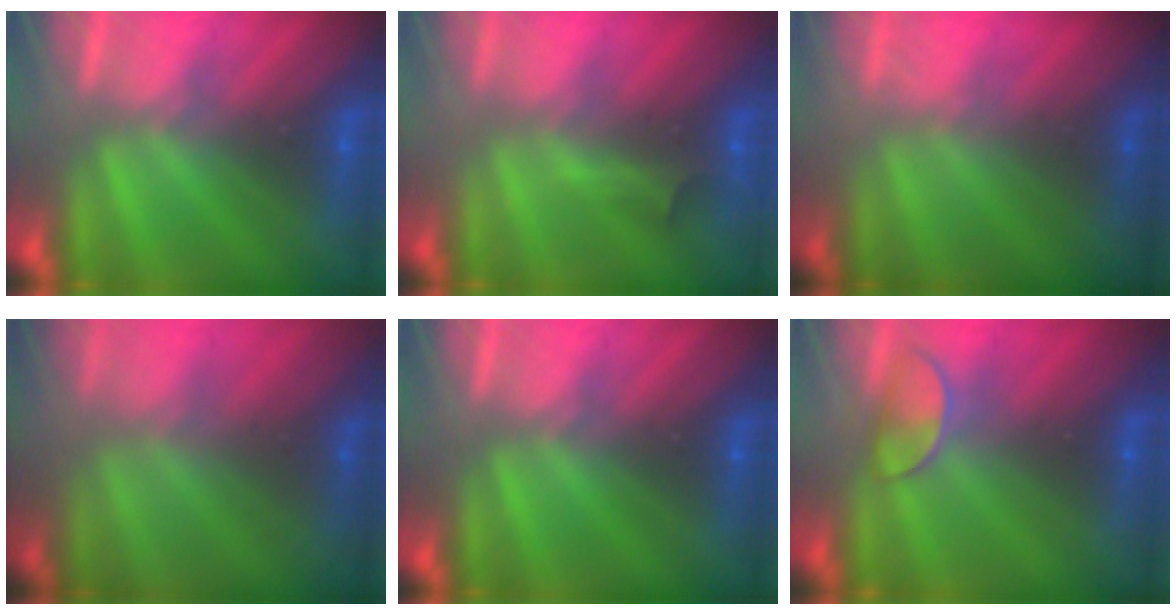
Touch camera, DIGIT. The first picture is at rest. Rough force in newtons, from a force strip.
{"total": 2.8}
{"total": 1.8}
{"total": 1.7}
{"total": 0.0}
{"total": 2.5}